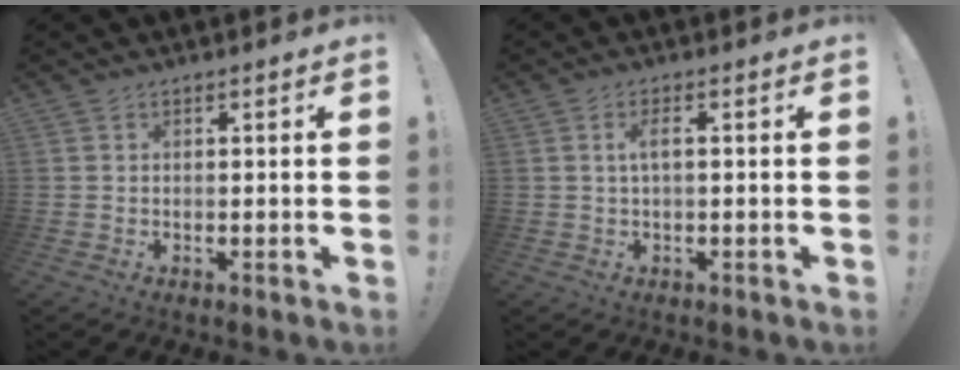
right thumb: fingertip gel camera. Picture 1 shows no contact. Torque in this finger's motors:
{"motor_torque": [0.00, 0.00, -0.18, 0.21, -0.01]}